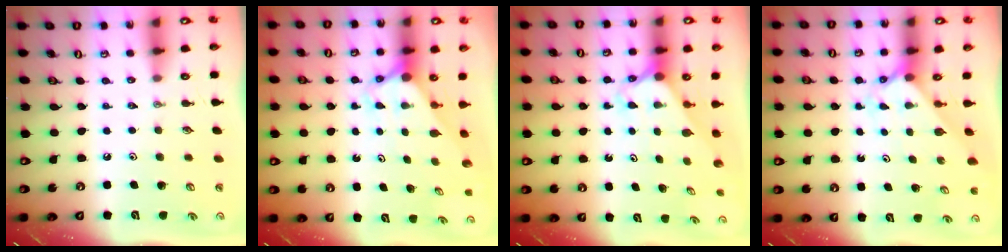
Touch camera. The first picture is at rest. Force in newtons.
{"total": 2.7, "press": 2.7, "slide": 0.0}
{"total": 2.2, "press": 2.2, "slide": 0.2}
{"total": 2.0, "press": 2.0, "slide": 0.2}